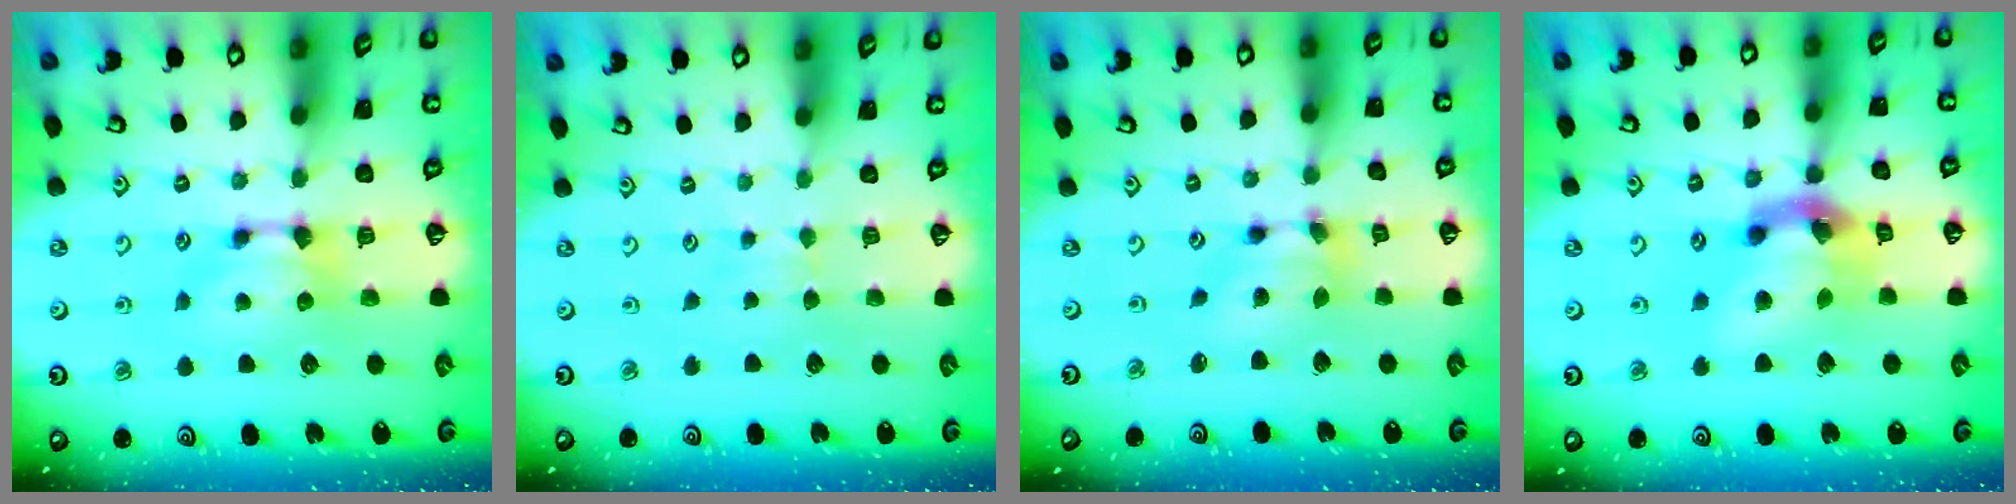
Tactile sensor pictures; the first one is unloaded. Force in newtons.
{"total": 2.9, "press": 2.9, "slide": 0.4}
{"total": 5.4, "press": 5.0, "slide": 2.0}
{"total": 8.4, "press": 7.9, "slide": 2.7}